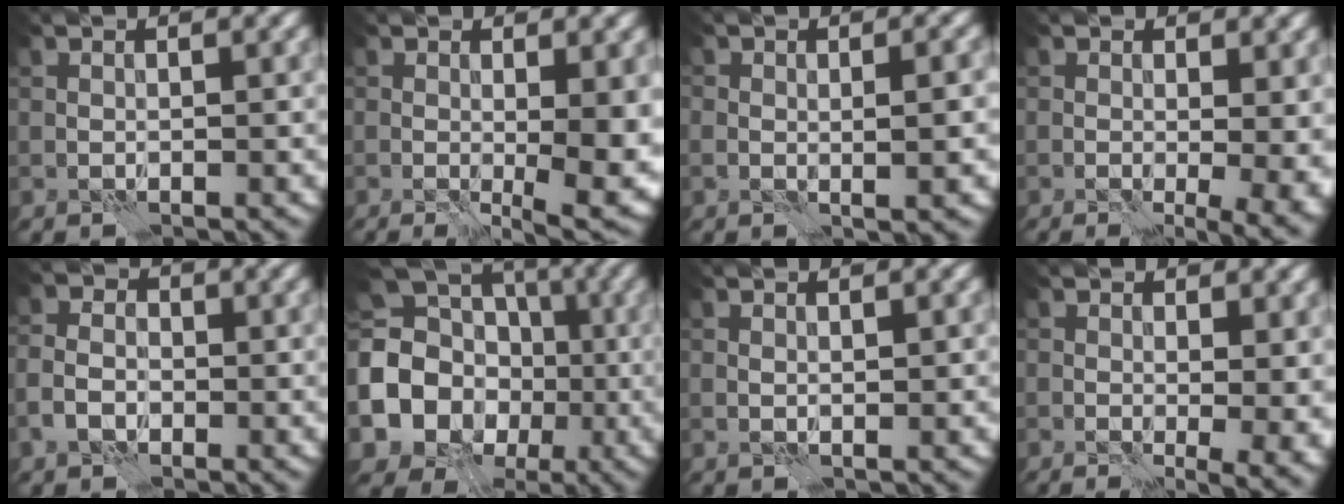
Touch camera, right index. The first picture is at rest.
{"total": 6.9, "force": [-0.1, 2.0, 6.6], "torque": [-0.078, -0.017, 0.004]}
{"total": 2.1, "force": [-0.1, 0.7, 1.9], "torque": [-0.026, -0.001, -0.002]}
{"total": 6.4, "force": [0.2, 2.8, 5.8], "torque": [-0.032, -0.008, 0.010]}
{"total": 3.9, "force": [-1.3, 3.0, 2.2], "torque": [-0.033, 0.001, -0.028]}
{"total": 14.4, "force": [-1.9, 13.1, 5.8], "torque": [-0.145, -0.014, -0.055]}
{"total": 0.6, "force": [0.2, 0.1, 0.5], "torque": [-0.009, -0.002, 0.004]}
{"total": 5.5, "force": [0.5, 2.3, 4.9], "torque": [-0.039, -0.011, 0.017]}